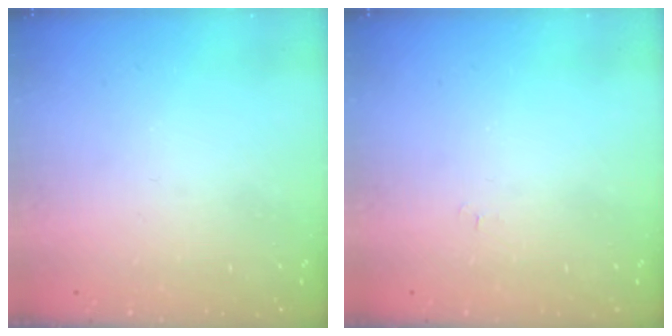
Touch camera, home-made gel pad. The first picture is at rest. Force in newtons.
{"total": 3.1, "press": 3.1, "slide": 0.5}